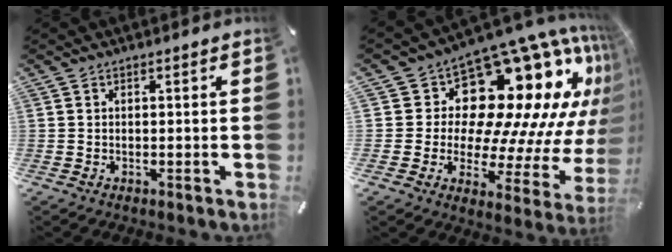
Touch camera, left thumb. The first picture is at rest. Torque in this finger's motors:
{"motor_torque": [2.07, 2.08, 0.97, 0.25, 0.09]}